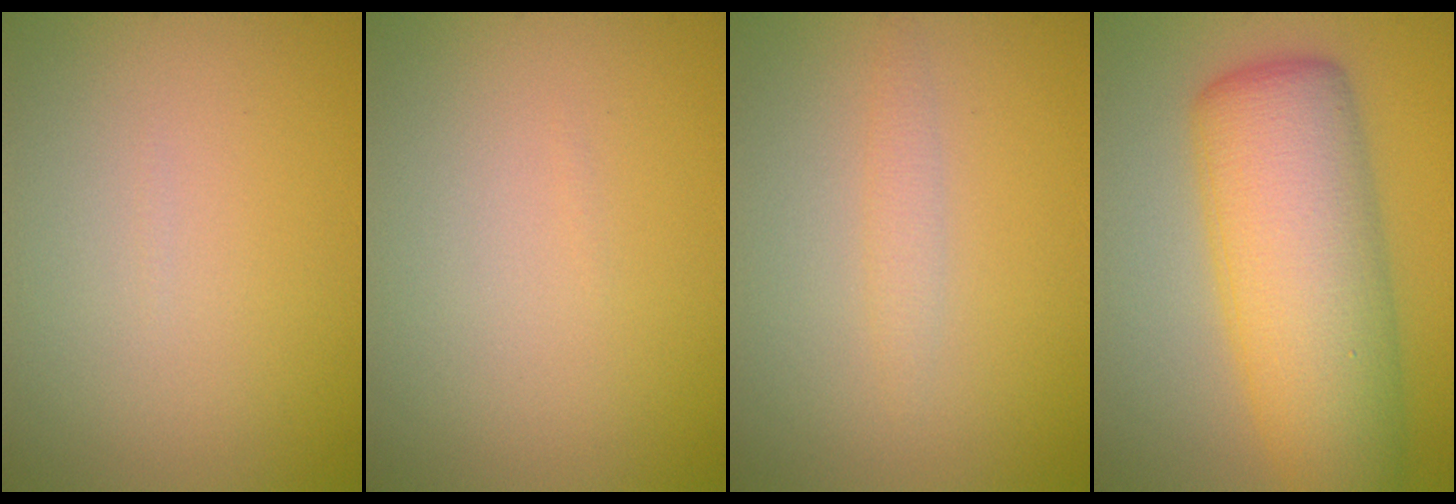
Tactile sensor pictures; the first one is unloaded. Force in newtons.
{"total": 0.0}
{"total": 1.3, "press": 1.3, "slide": 0.2}
{"total": 10.3, "press": 10.3, "slide": 0.4}